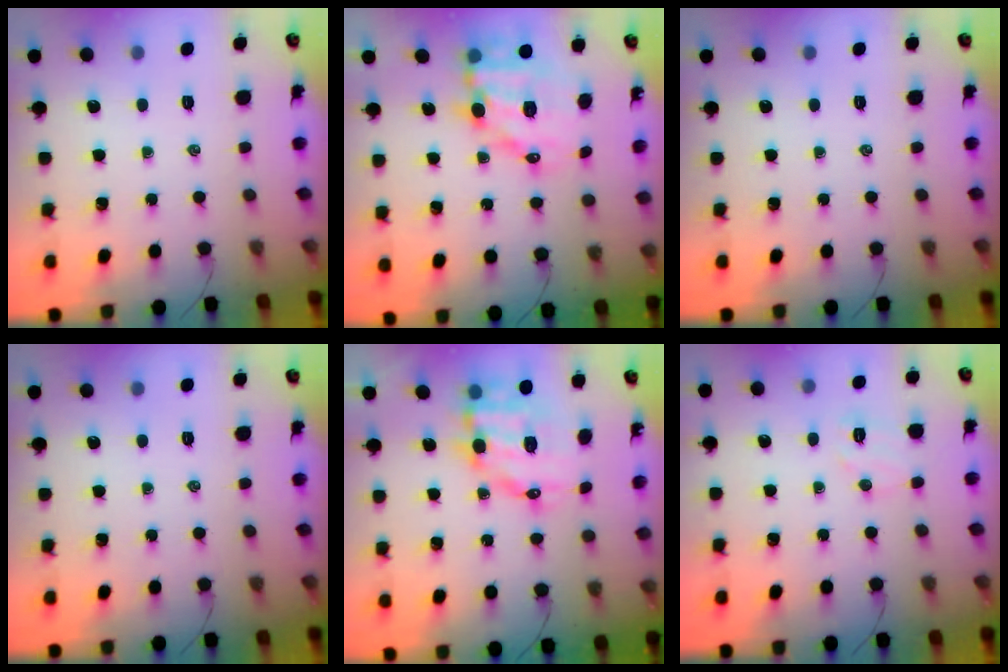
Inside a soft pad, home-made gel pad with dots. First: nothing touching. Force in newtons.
{"total": 12.0, "press": 11.5, "slide": 3.1}
{"total": 0.0}
{"total": 0.0}
{"total": 12.1, "press": 11.8, "slide": 2.7}
{"total": 5.7, "press": 5.5, "slide": 1.3}